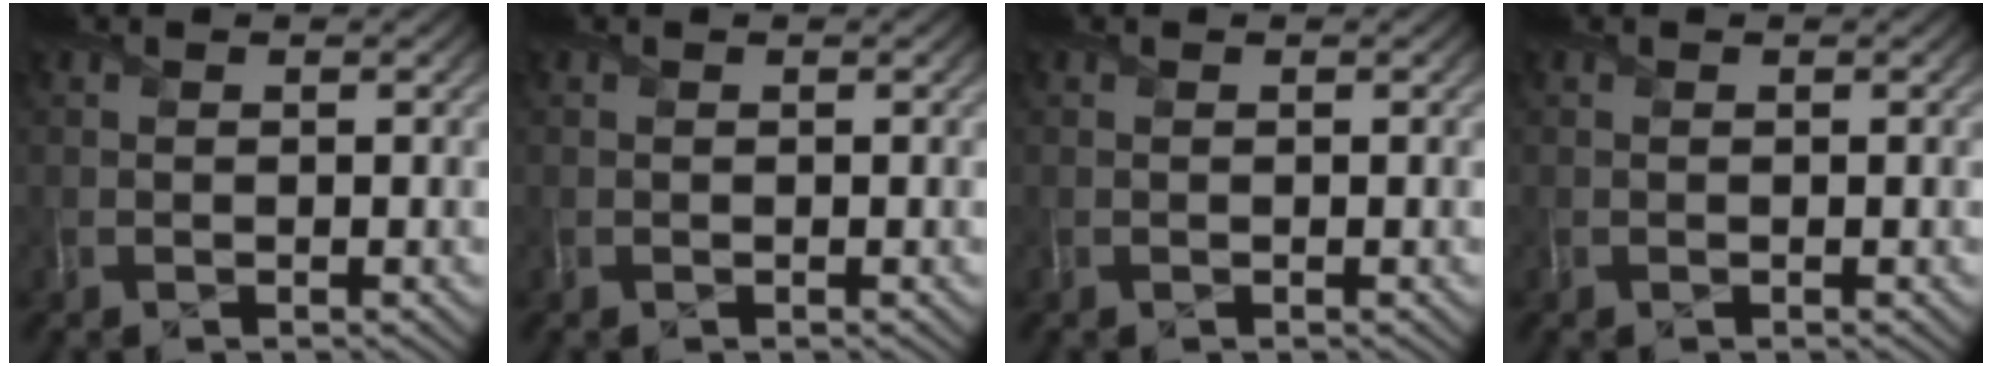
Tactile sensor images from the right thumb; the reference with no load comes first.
{"total": 0.0}
{"total": 0.0}
{"total": 0.0}